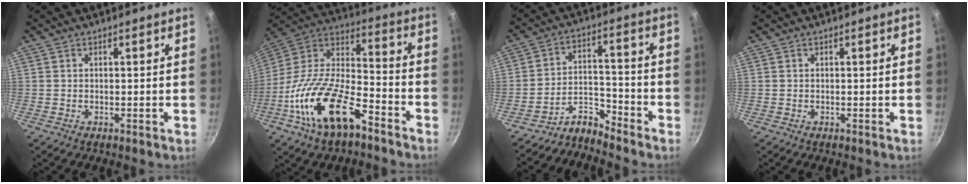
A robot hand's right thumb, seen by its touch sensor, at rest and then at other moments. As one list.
[{"total": 22.5, "force": [-11.2, 10.3, 16.6], "torque": [-0.282, 0.066, -0.223]}, {"total": 6.4, "force": [-6.2, 1.4, 0.7], "torque": [-0.006, 0.069, -0.131]}, {"total": 0.0}]